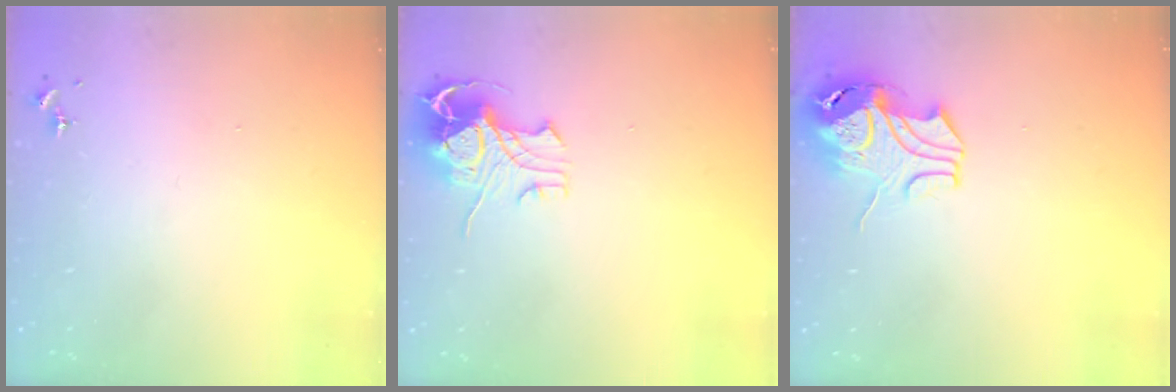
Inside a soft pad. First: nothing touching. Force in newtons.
{"total": 10.7, "press": 10.6, "slide": 1.4}
{"total": 10.8, "press": 10.7, "slide": 1.3}